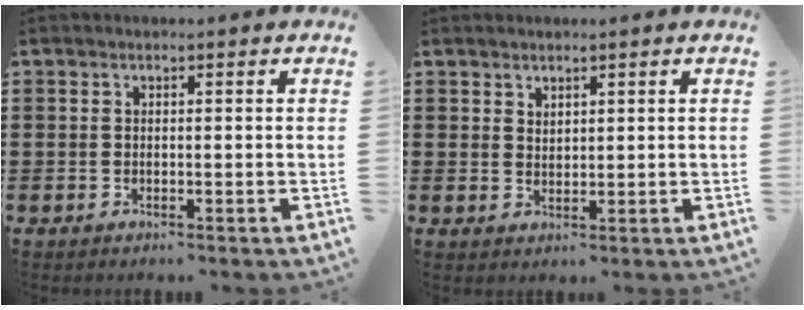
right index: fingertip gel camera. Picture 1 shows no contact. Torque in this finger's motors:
{"motor_torque": [-0.62, 1.02, -0.04, -0.01]}